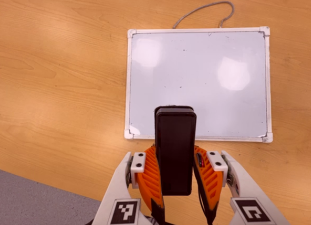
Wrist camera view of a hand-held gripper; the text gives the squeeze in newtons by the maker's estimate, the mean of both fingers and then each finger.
{"total": 8.0, "left": 6.4, "right": 9.6}